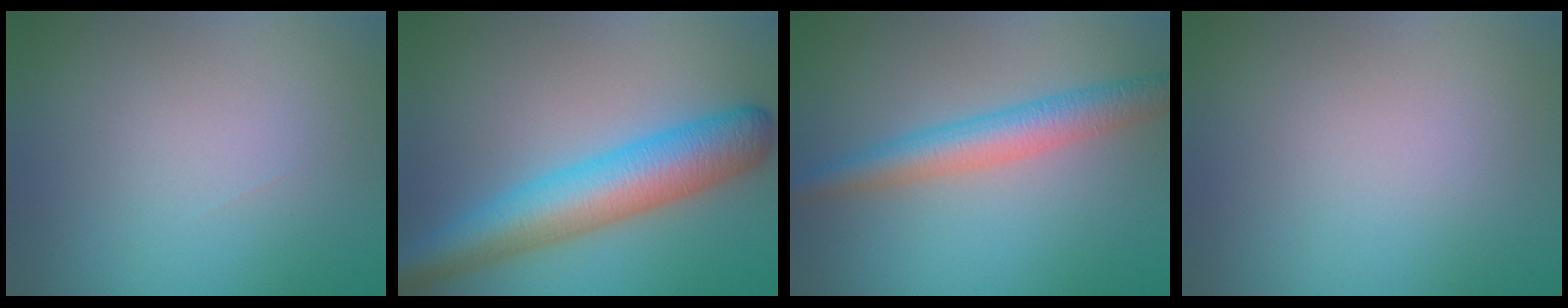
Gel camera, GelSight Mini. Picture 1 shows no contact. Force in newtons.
{"total": 7.5, "press": 7.5, "slide": 0.2}
{"total": 4.0, "press": 4.0, "slide": 0.1}
{"total": 0.0}